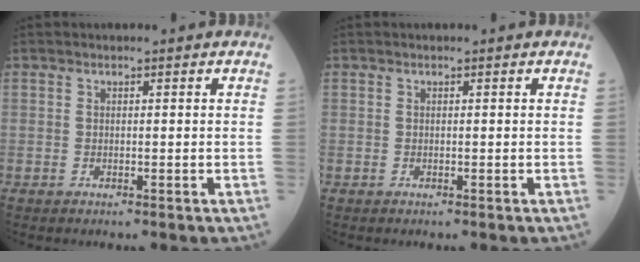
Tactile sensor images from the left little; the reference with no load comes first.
{"total": 0.0}